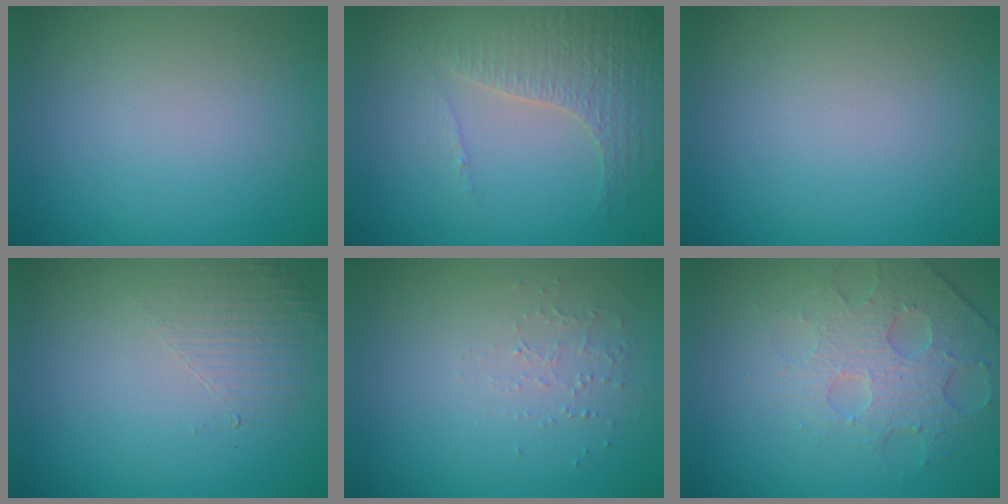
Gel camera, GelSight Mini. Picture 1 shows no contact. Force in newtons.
{"total": 4.3, "press": 3.1, "slide": 3.0}
{"total": 0.0}
{"total": 1.6, "press": 0.4, "slide": 1.5}
{"total": 0.8, "press": 0.5, "slide": 0.6}
{"total": 3.8, "press": 3.6, "slide": 1.1}